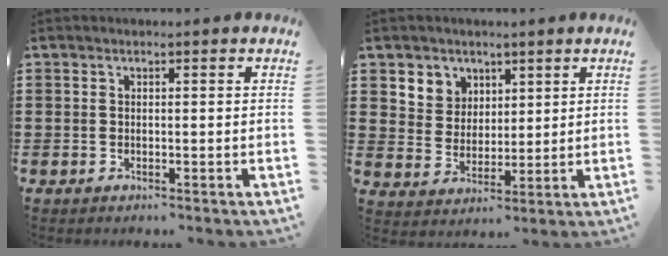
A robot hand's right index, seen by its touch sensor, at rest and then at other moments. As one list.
[{"total": 5.4, "force": [3.2, 4.4, 0.1], "torque": [-0.023, 0.004, 0.058]}]